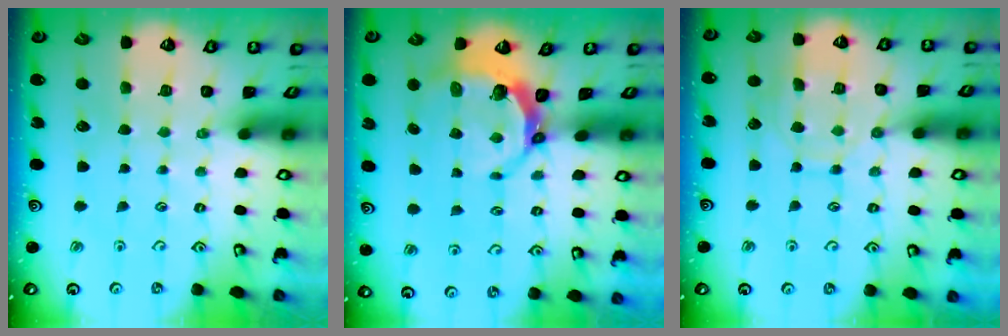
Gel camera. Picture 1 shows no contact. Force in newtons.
{"total": 6.3, "press": 4.9, "slide": 3.8}
{"total": 10.1, "press": 10.1, "slide": 0.7}